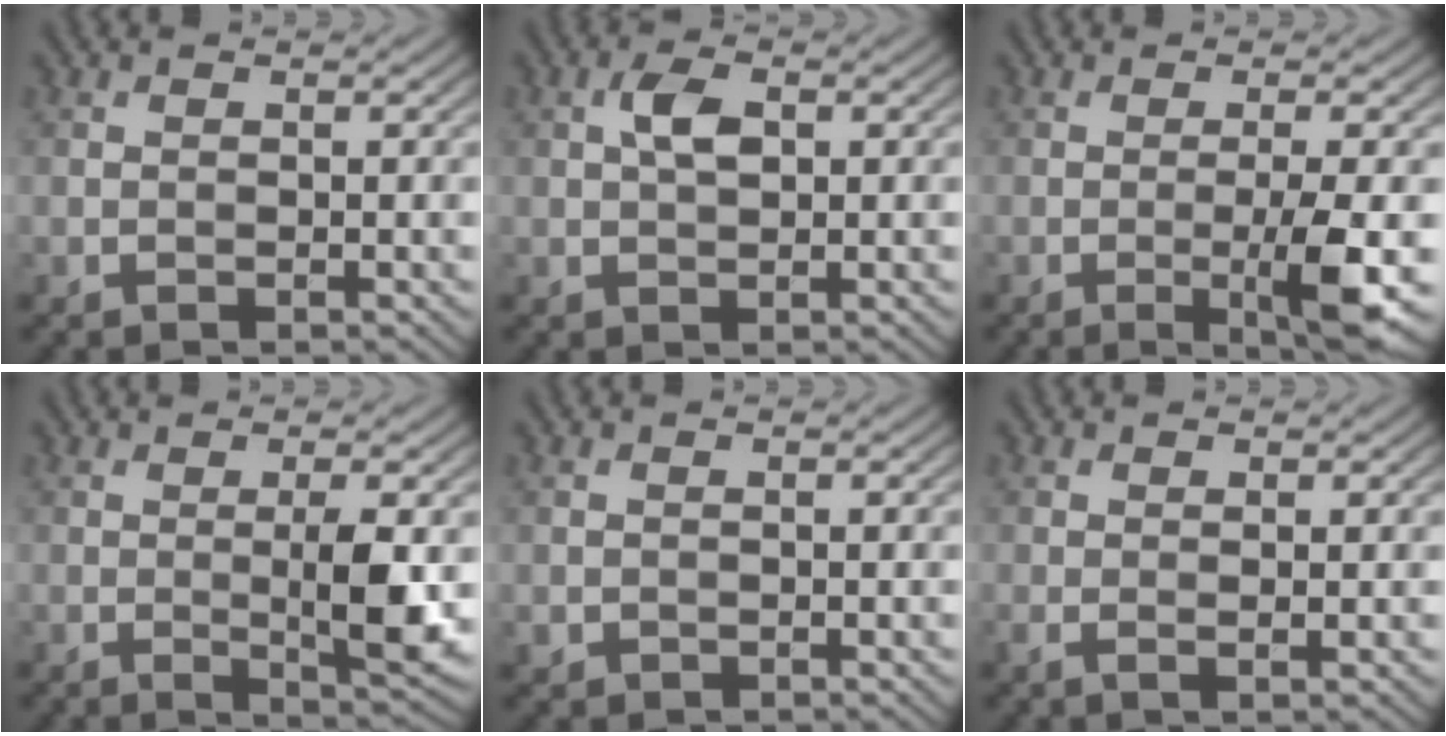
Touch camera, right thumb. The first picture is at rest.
{"total": 3.2, "force": [0.7, 1.7, 2.6], "torque": [-0.054, 0.006, 0.010]}
{"total": 5.6, "force": [-1.3, 0.5, 5.4], "torque": [-0.094, 0.001, -0.022]}
{"total": 5.0, "force": [0.1, 0.8, 4.9], "torque": [-0.091, -0.005, 0.004]}
{"total": 0.6, "force": [0.0, 0.5, 0.2], "torque": [-0.005, -0.004, 0.001]}
{"total": 1.4, "force": [0.3, 0.2, 1.3], "torque": [-0.028, 0.001, 0.004]}